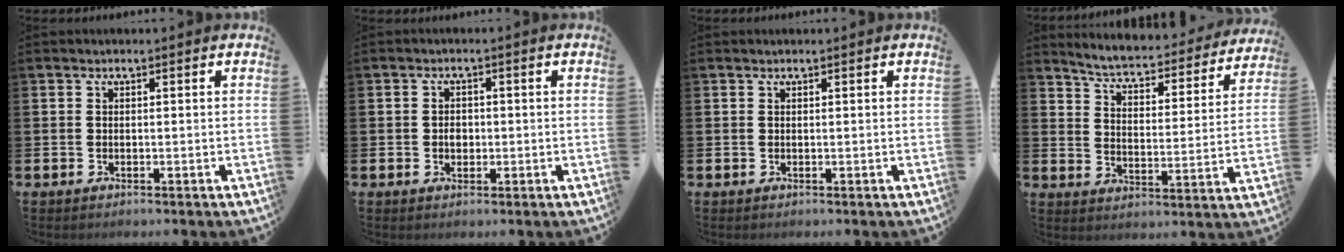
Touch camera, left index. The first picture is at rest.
{"total": 1.8, "force": [-0.1, 1.5, 1.1], "torque": [-0.001, -0.001, -0.009]}
{"total": 0.0}
{"total": 5.0, "force": [4.7, 0.7, 1.5], "torque": [-0.054, -0.039, 0.072]}